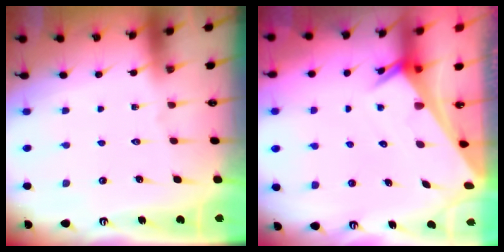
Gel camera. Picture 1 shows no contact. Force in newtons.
{"total": 2.4, "press": 2.4, "slide": 0.2}